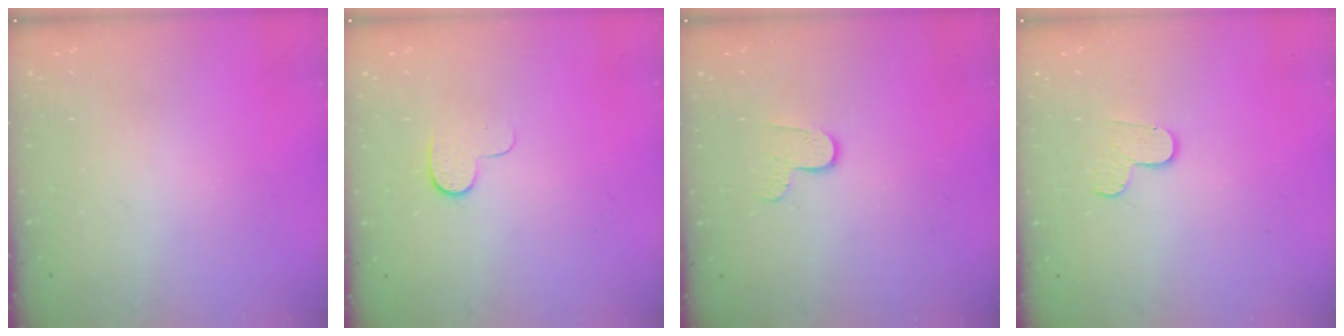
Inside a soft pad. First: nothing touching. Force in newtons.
{"total": 5.7, "press": 5.7, "slide": 0.6}
{"total": 5.9, "press": 5.9, "slide": 0.6}
{"total": 3.3, "press": 3.3, "slide": 0.3}